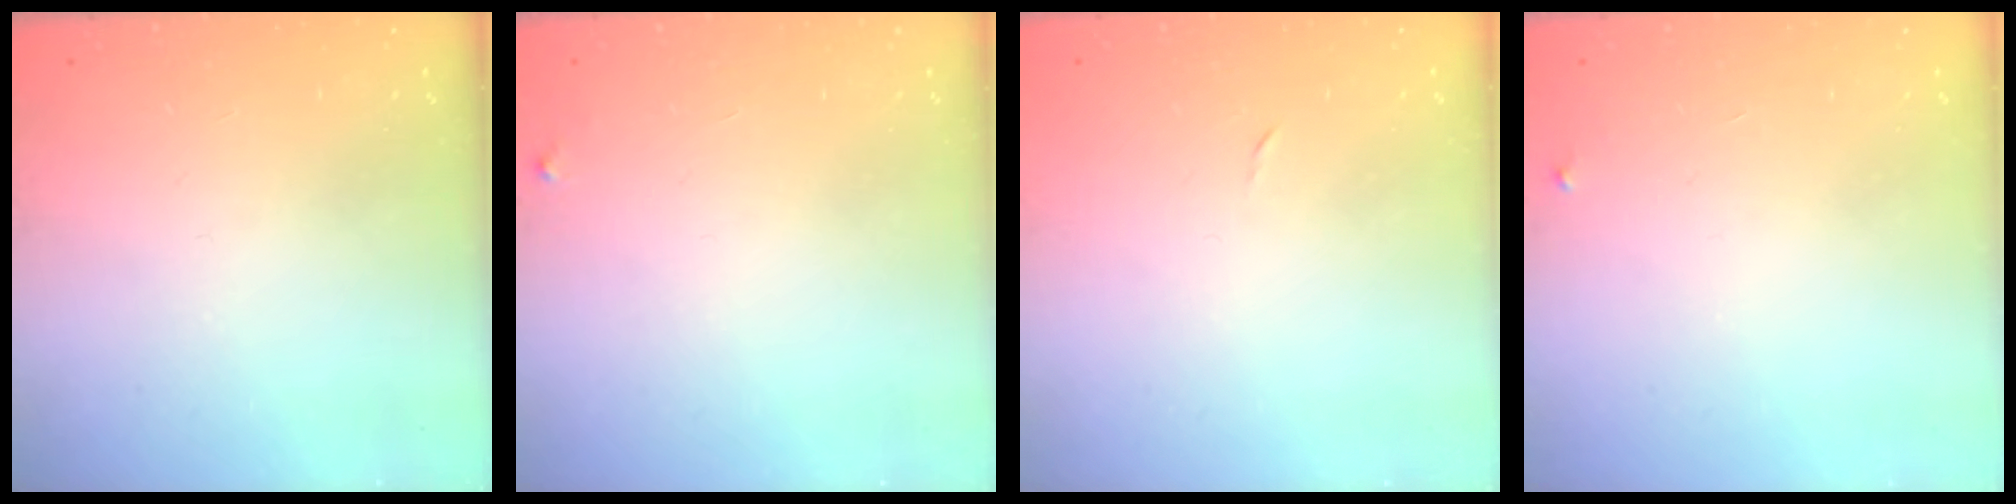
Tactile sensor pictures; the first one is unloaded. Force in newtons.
{"total": 2.3, "press": 2.3, "slide": 0.2}
{"total": 2.3, "press": 2.3, "slide": 0.4}
{"total": 2.1, "press": 2.1, "slide": 0.1}